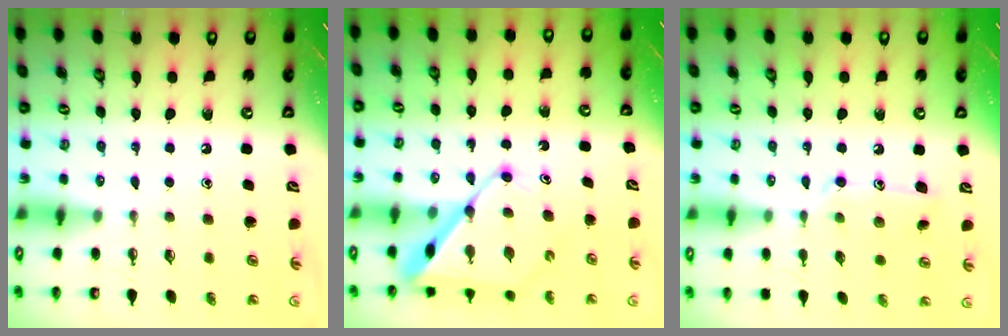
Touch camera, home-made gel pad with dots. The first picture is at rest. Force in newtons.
{"total": 12.7, "press": 12.6, "slide": 1.2}
{"total": 9.6, "press": 9.6, "slide": 0.5}